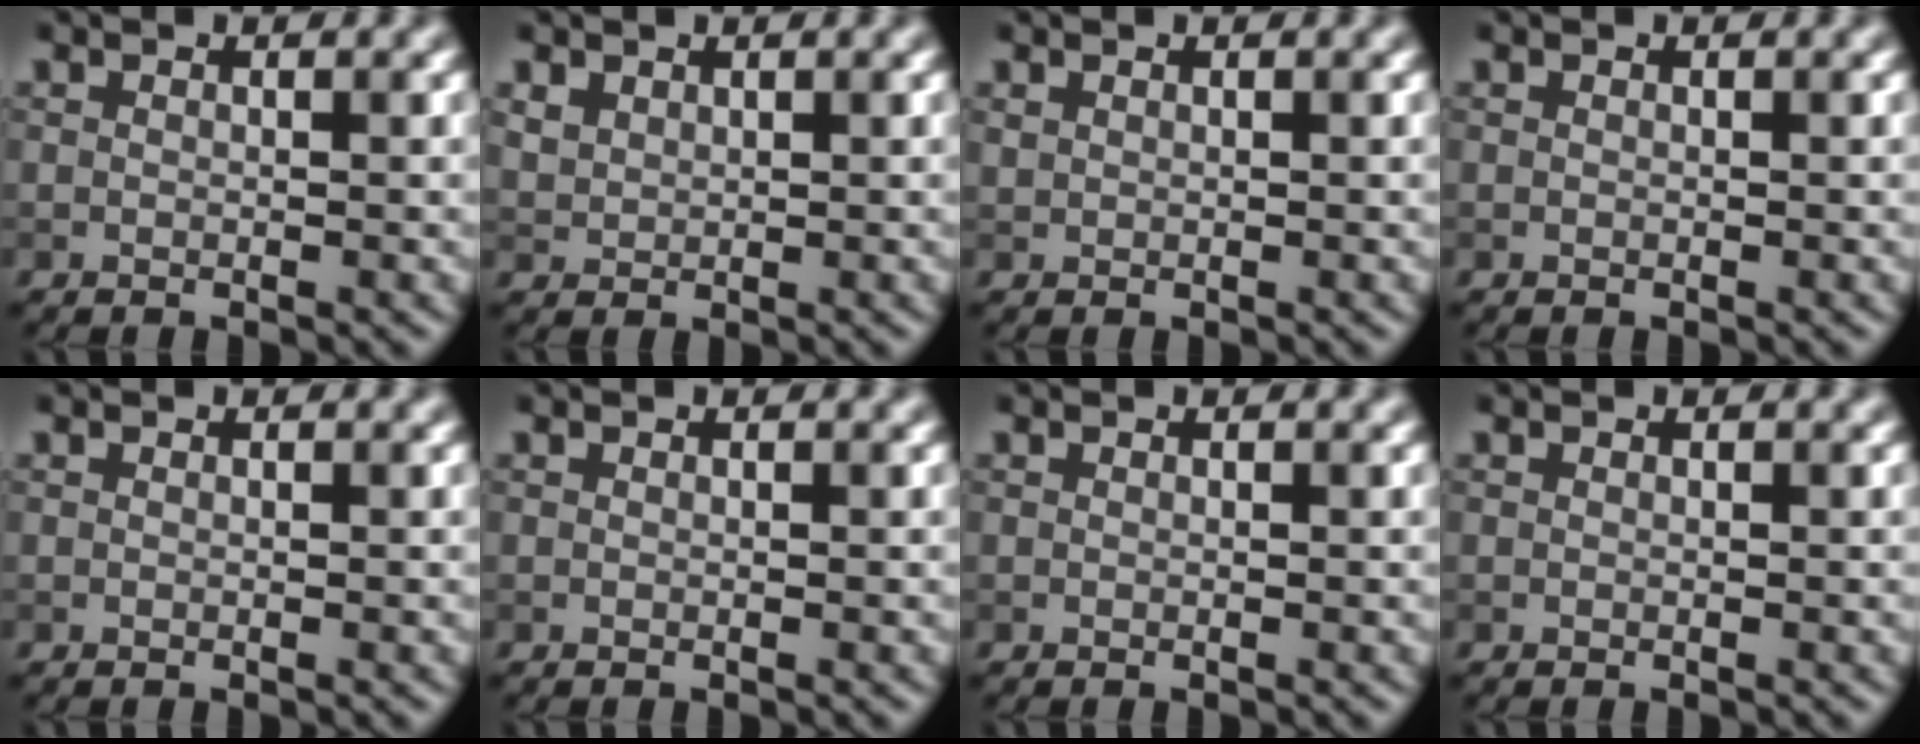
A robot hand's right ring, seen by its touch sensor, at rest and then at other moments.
{"total": 1.3, "force": [0.8, 1.0, 0.3], "torque": [-0.009, 0.000, 0.022]}
{"total": 0.5, "force": [0.3, 0.3, 0.1], "torque": [-0.002, -0.001, 0.011]}
{"total": 0.0}
{"total": 0.0}
{"total": 0.0}
{"total": 0.0}
{"total": 0.0}